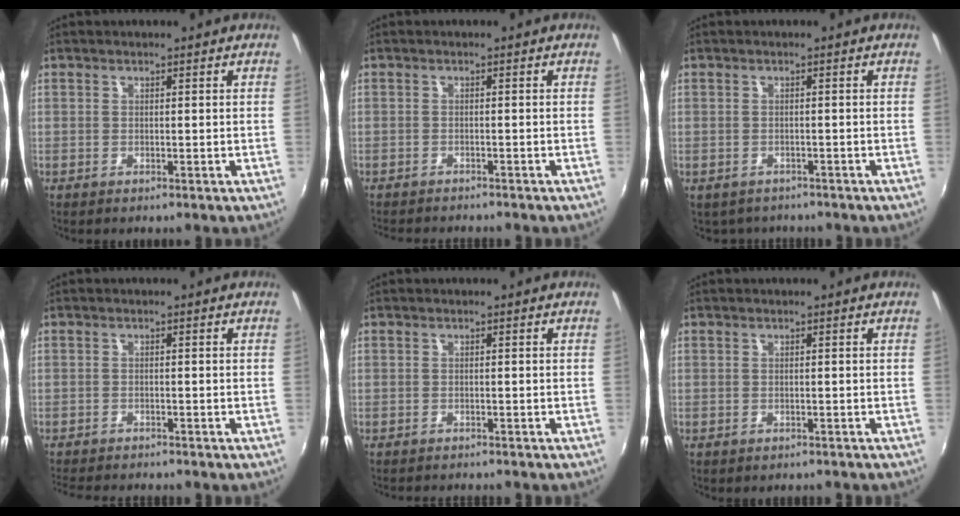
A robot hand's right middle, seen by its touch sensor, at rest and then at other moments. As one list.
[{"total": 4.7, "force": [-4.4, 0.7, 1.4], "torque": [-0.040, -0.016, -0.069]}, {"total": 2.9, "force": [-2.2, 1.8, 0.2], "torque": [-0.013, -0.009, -0.031]}, {"total": 6.8, "force": [-6.3, 1.1, 2.3], "torque": [-0.061, -0.019, -0.100]}, {"total": 3.4, "force": [-3.2, 0.5, 1.0], "torque": [-0.028, -0.013, -0.048]}, {"total": 1.9, "force": [-1.7, 0.7, 0.5], "torque": [-0.012, -0.010, -0.021]}]